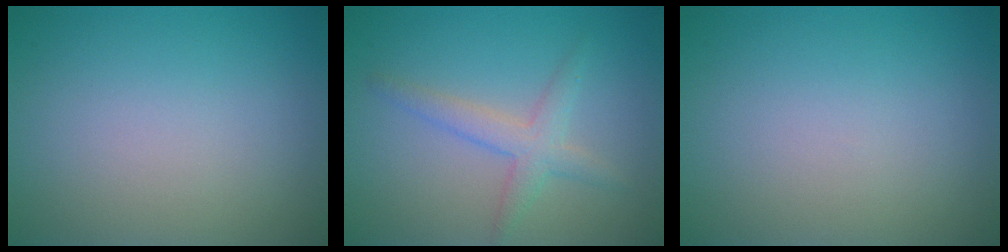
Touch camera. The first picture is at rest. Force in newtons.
{"total": 2.6, "press": 2.6, "slide": 0.2}
{"total": 0.0}